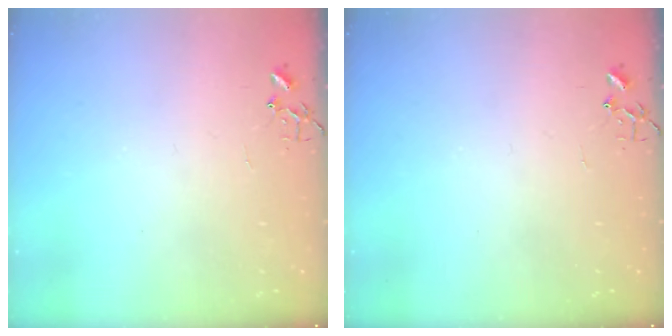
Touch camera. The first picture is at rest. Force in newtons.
{"total": 0.0}